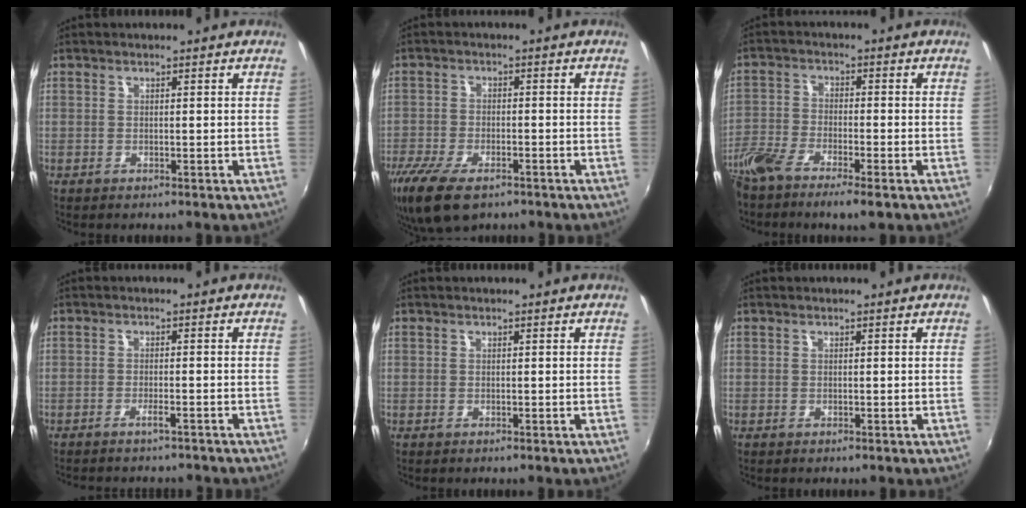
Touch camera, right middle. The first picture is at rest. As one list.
[{"total": 12.3, "force": [-8.2, 5.3, 7.5], "torque": [-0.185, -0.042, -0.146]}, {"total": 8.8, "force": [-6.4, 1.6, 5.8], "torque": [-0.138, -0.020, -0.129]}, {"total": 3.5, "force": [-3.2, 0.5, 1.3], "torque": [-0.037, -0.008, -0.051]}, {"total": 0.0}, {"total": 0.0}]